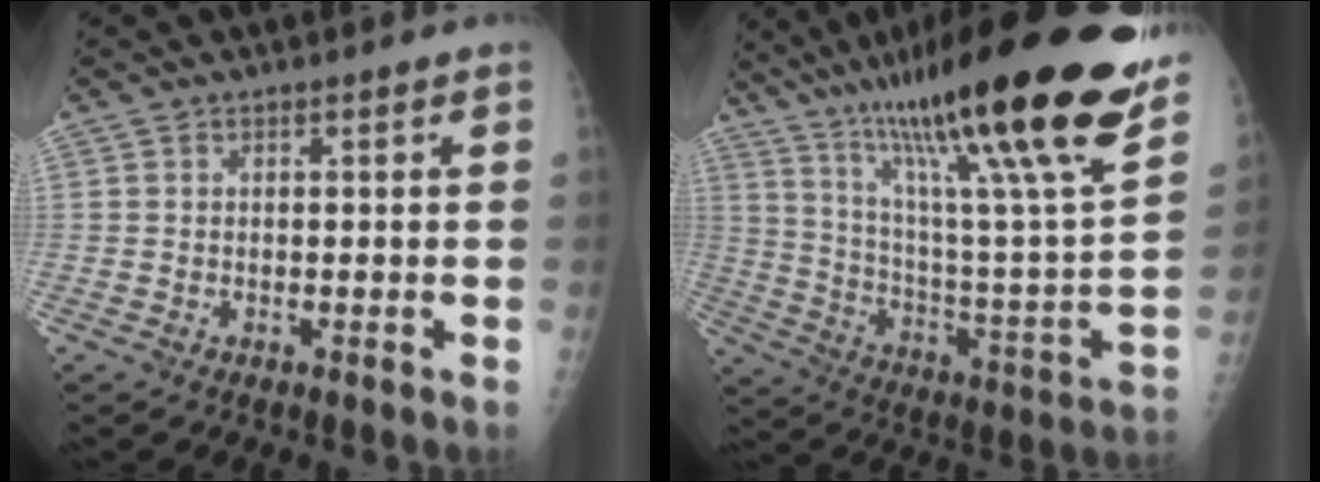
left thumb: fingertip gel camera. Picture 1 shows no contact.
{"total": 34.2, "force": [22.5, 3.8, 25.6], "torque": [-0.384, -0.064, 0.362]}